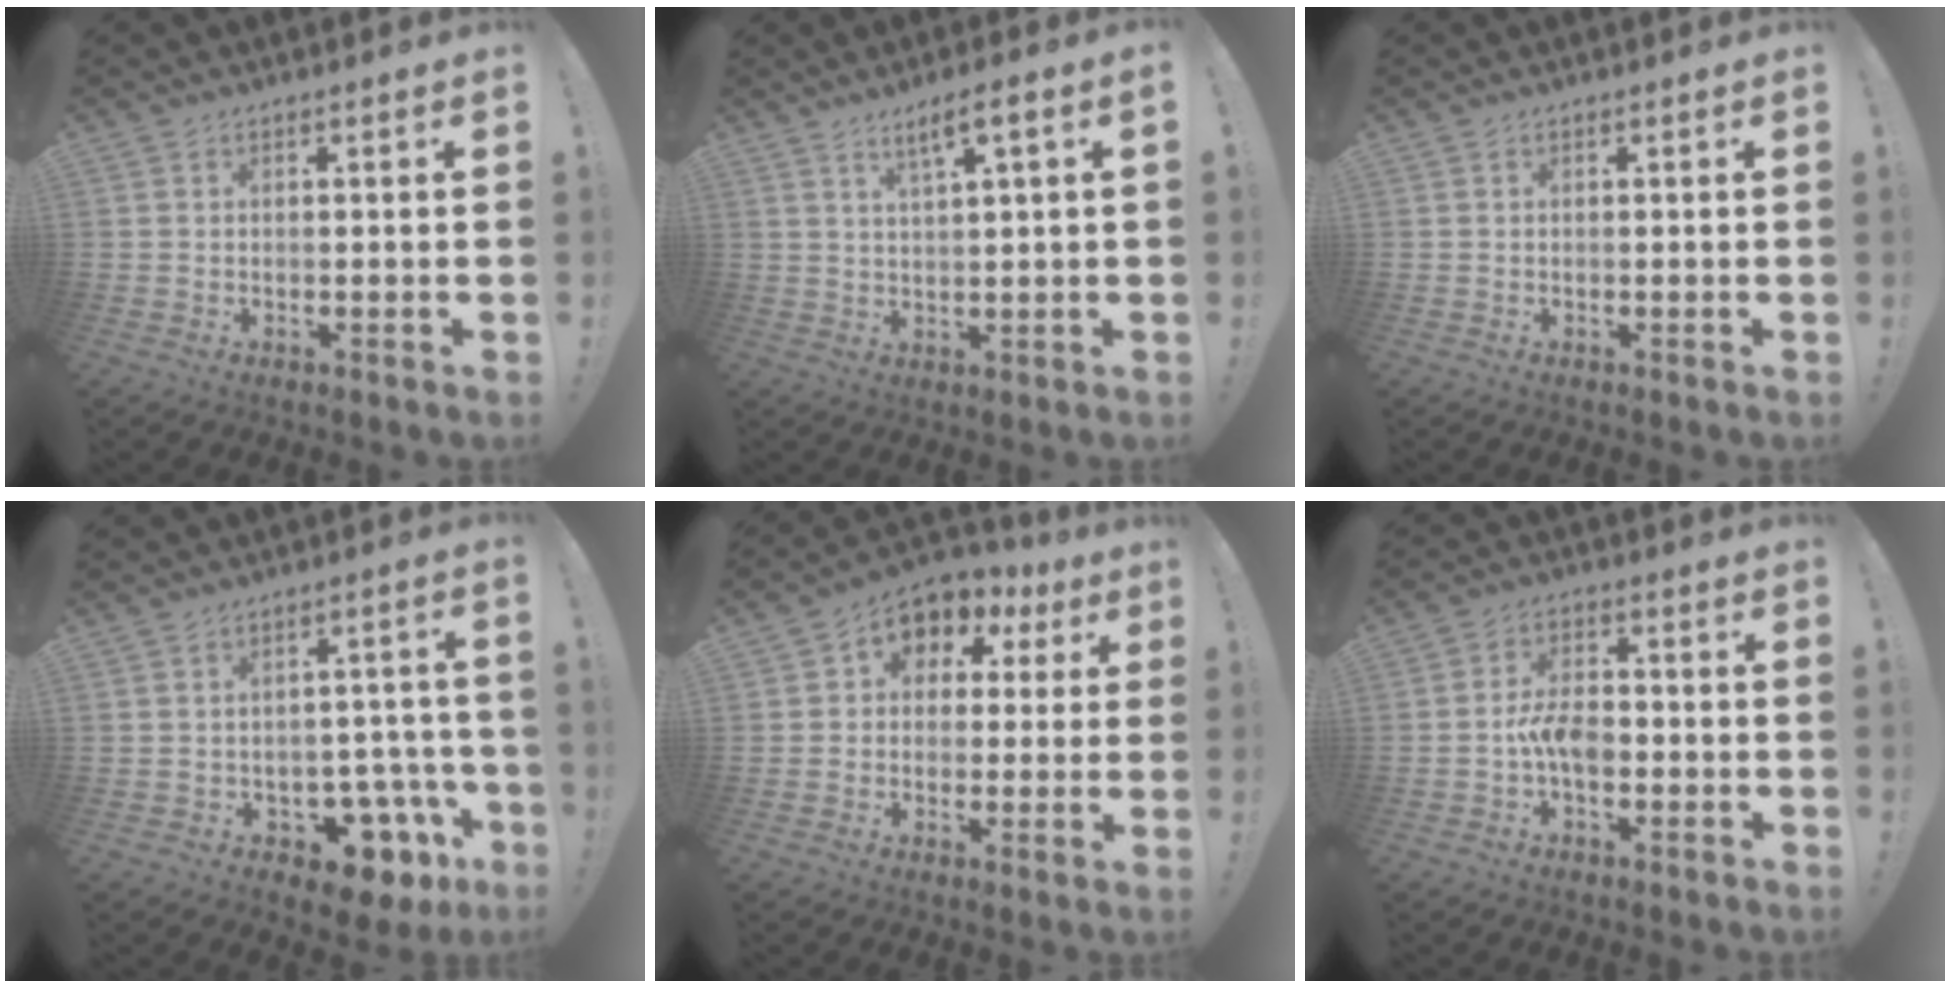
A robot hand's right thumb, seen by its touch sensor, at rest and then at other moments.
{"total": 5.1, "force": [2.7, 0.2, 4.3], "torque": [-0.075, -0.009, 0.041]}
{"total": 0.0}
{"total": 10.3, "force": [-5.7, 6.4, 5.7], "torque": [-0.047, 0.049, -0.086]}
{"total": 7.5, "force": [2.4, 6.3, 3.2], "torque": [-0.052, -0.011, 0.052]}
{"total": 8.1, "force": [-2.5, 4.8, 6.0], "torque": [-0.110, 0.006, -0.044]}